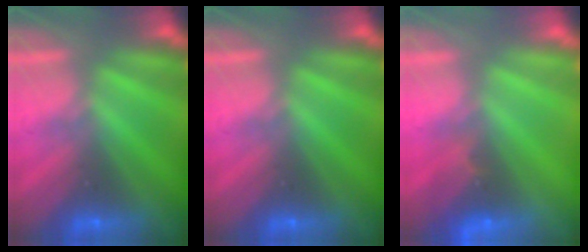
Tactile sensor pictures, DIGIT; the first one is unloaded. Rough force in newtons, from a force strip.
{"total": 0.0}
{"total": 2.6}